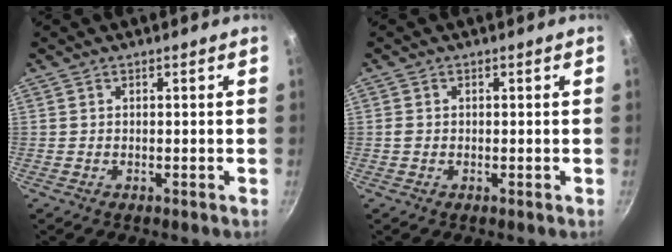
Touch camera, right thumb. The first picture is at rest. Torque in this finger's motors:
{"motor_torque": [0.31, -0.03, 0.30, -0.13, 0.01]}